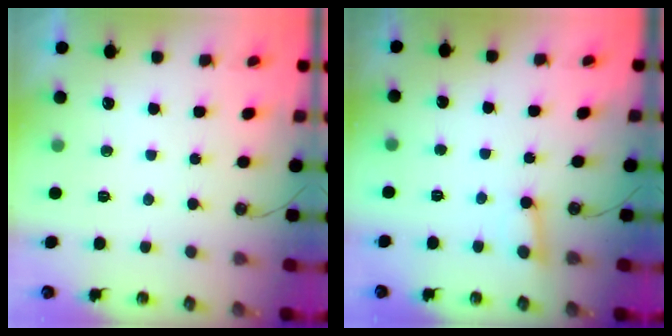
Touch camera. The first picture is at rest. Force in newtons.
{"total": 2.6, "press": 2.5, "slide": 0.7}